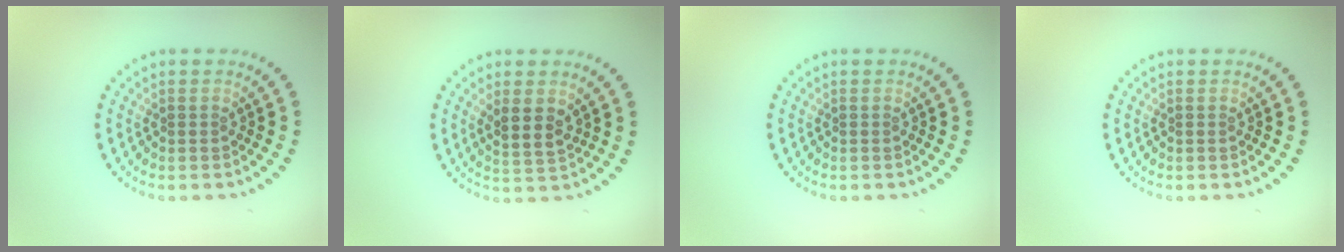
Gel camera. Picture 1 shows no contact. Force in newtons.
{"total": 2.6, "press": 2.3, "slide": 1.1}
{"total": 0.0}
{"total": 0.0}